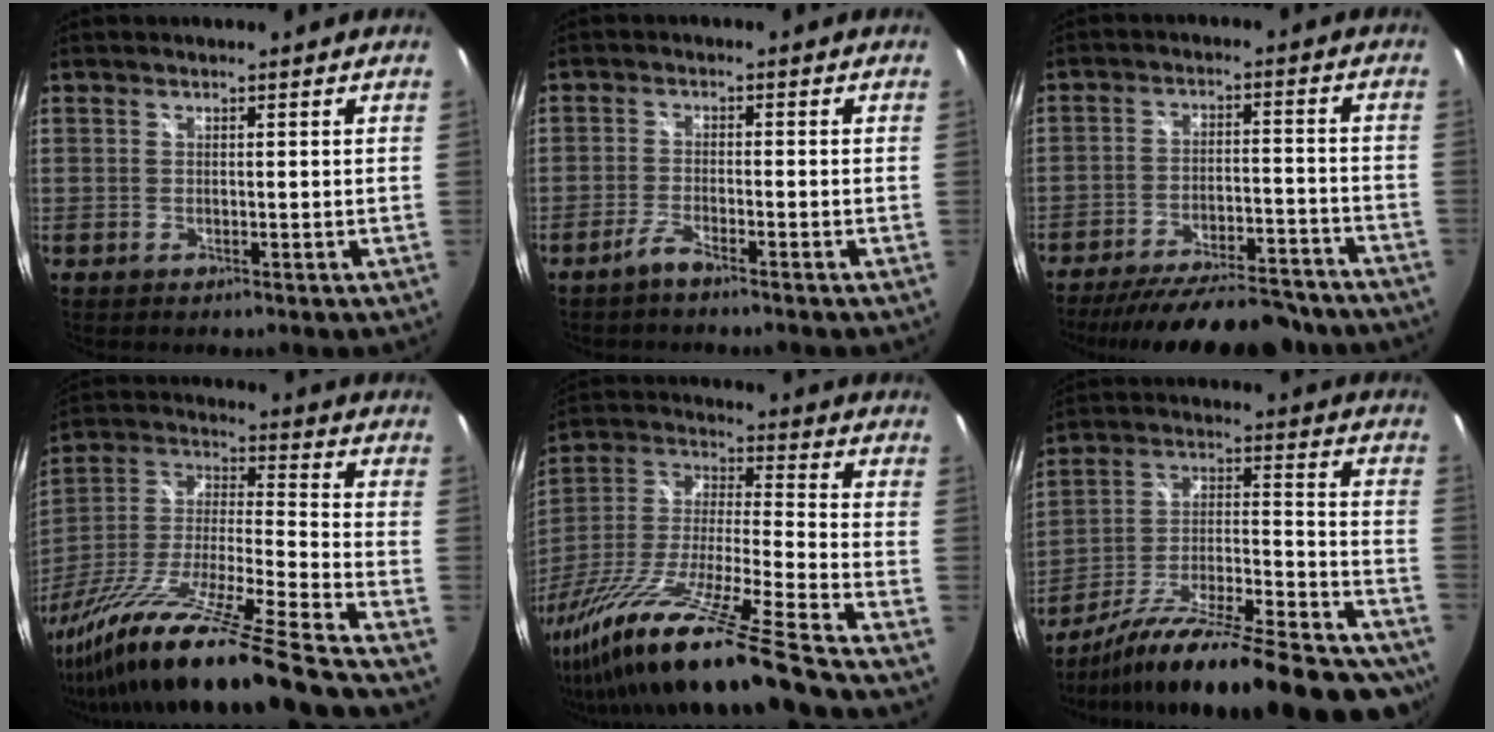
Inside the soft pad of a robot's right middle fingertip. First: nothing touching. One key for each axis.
{"total": 2.8, "fx": -2.4, "fy": 0.2, "fz": 1.4, "tx": -0.044, "ty": -0.001, "tz": -0.050}
{"total": 22.5, "fx": -19.6, "fy": 5.4, "fz": 9.7, "tx": -0.178, "ty": -0.014, "tz": -0.264}
{"total": 30.4, "fx": -23.7, "fy": -0.3, "fz": 19.1, "tx": -0.312, "ty": -0.062, "tz": -0.402}
{"total": 28.6, "fx": -21.8, "fy": -0.5, "fz": 18.6, "tx": -0.322, "ty": -0.064, "tz": -0.380}
{"total": 29.9, "fx": -24.7, "fy": 5.9, "fz": 15.8, "tx": -0.237, "ty": -0.030, "tz": -0.358}